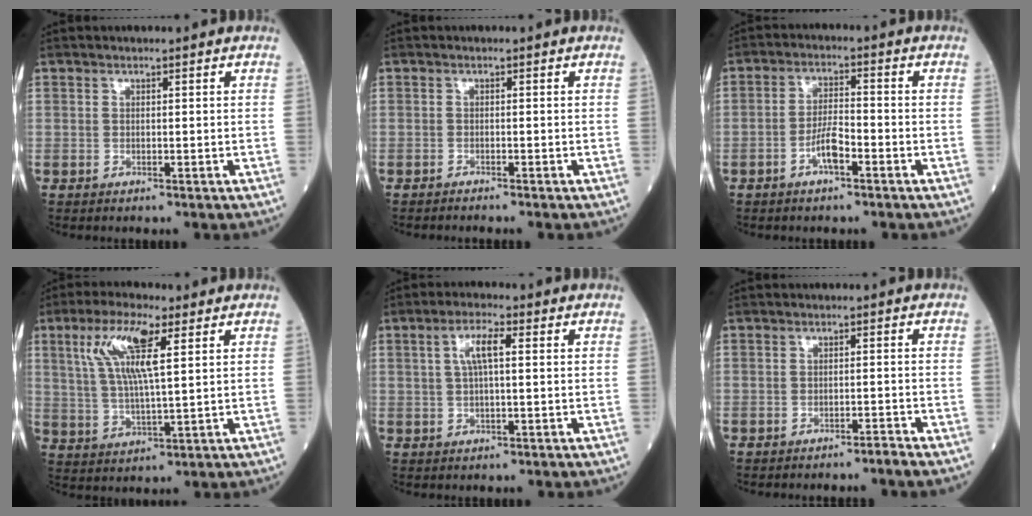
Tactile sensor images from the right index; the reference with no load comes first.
{"total": 1.3, "force": [-1.3, -0.2, 0.4], "torque": [-0.006, 0.001, -0.017]}
{"total": 4.4, "force": [-2.1, 1.0, 3.7], "torque": [-0.072, 0.007, -0.042]}
{"total": 10.0, "force": [3.9, 1.6, 9.1], "torque": [-0.187, 0.011, 0.074]}
{"total": 4.4, "force": [1.0, 0.9, 4.1], "torque": [-0.084, 0.014, 0.020]}
{"total": 1.8, "force": [-1.6, -0.4, 0.5], "torque": [-0.006, 0.003, -0.027]}